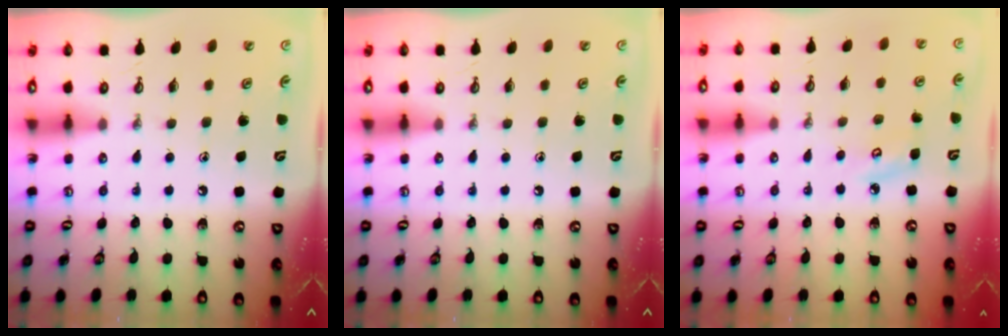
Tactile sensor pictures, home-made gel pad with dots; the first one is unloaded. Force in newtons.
{"total": 0.0}
{"total": 4.9, "press": 4.8, "slide": 0.6}